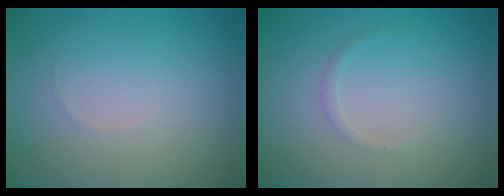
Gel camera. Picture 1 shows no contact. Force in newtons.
{"total": 0.6, "press": 0.6, "slide": 0.1}